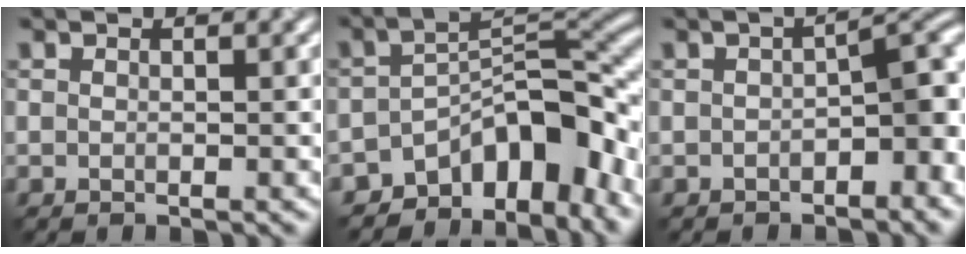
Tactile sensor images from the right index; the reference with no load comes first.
{"total": 9.1, "force": [-6.1, 4.1, 5.4], "torque": [-0.045, 0.004, -0.109]}
{"total": 4.7, "force": [-1.8, 2.1, 3.8], "torque": [-0.037, 0.010, -0.032]}